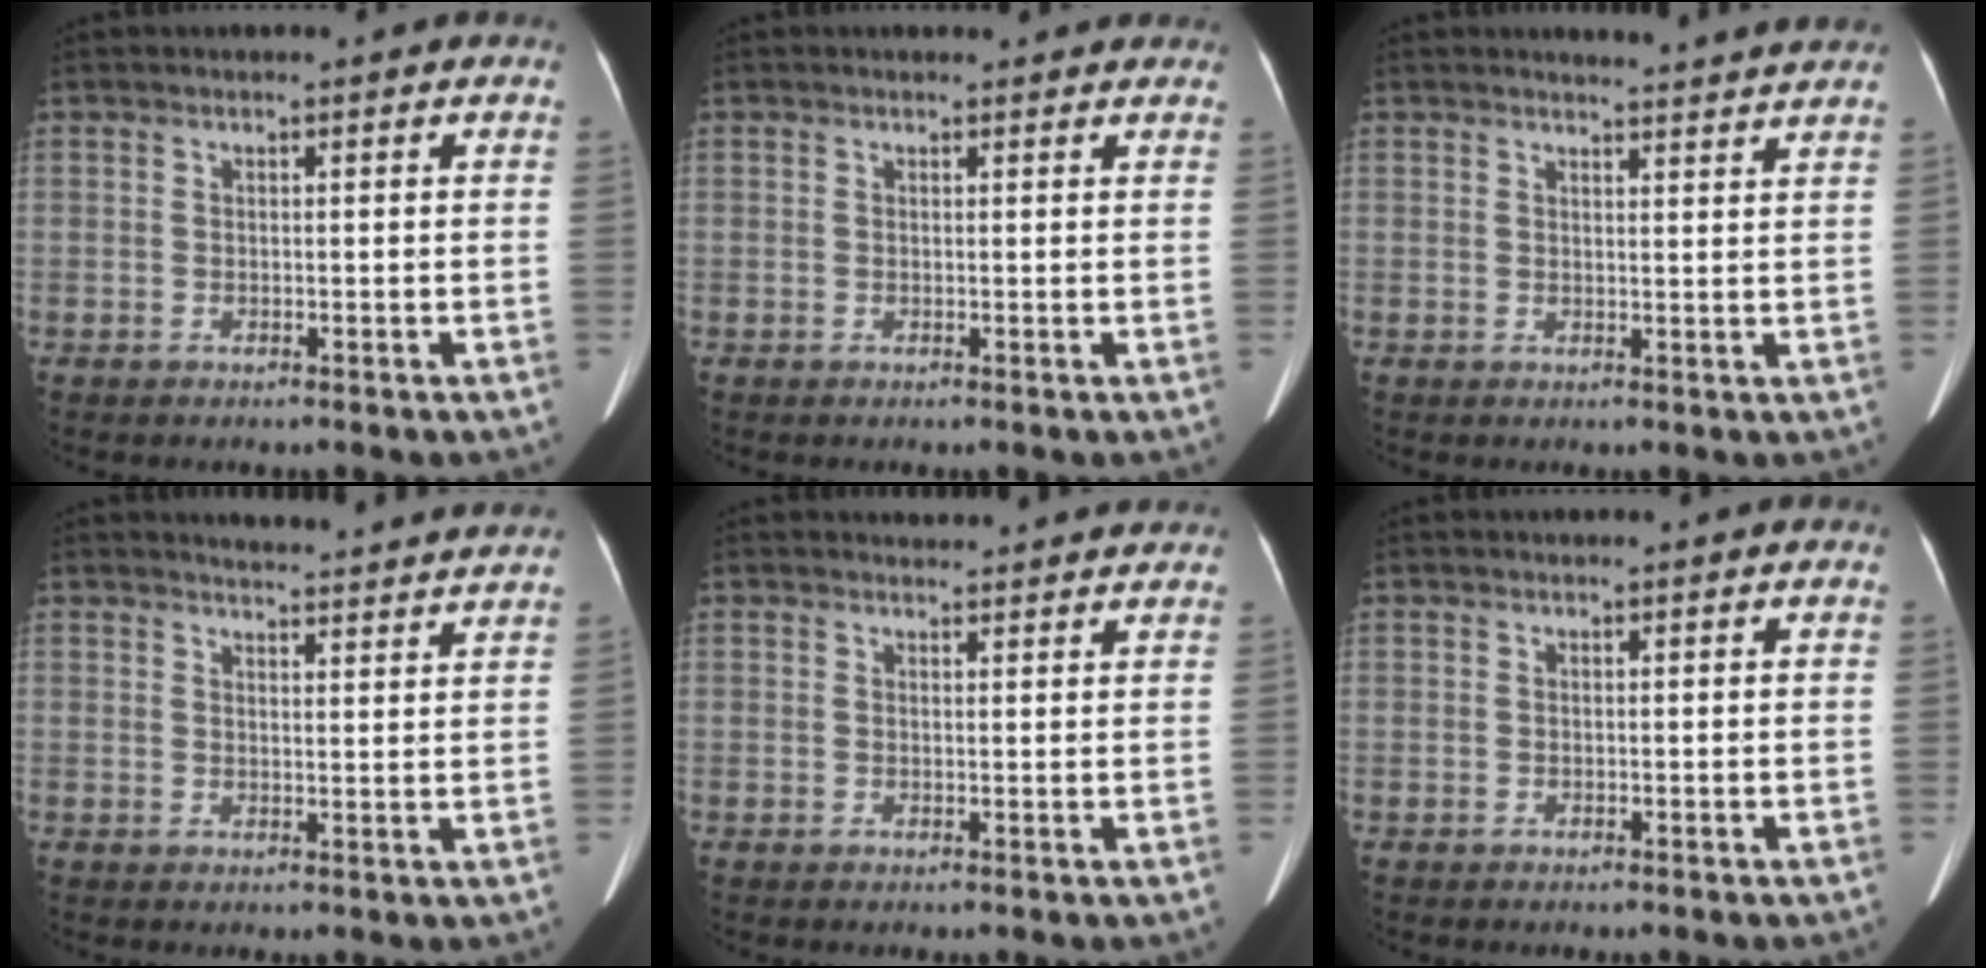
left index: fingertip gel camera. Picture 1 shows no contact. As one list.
[{"total": 3.8, "force": [3.5, 1.3, 0.9], "torque": [-0.006, 0.010, 0.031]}, {"total": 6.9, "force": [6.7, -0.7, 1.5], "torque": [-0.018, -0.004, 0.068]}, {"total": 9.2, "force": [8.9, -0.1, 2.1], "torque": [-0.027, 0.003, 0.099]}, {"total": 5.2, "force": [5.0, 1.0, 0.7], "torque": [-0.007, 0.015, 0.050]}, {"total": 0.0}]